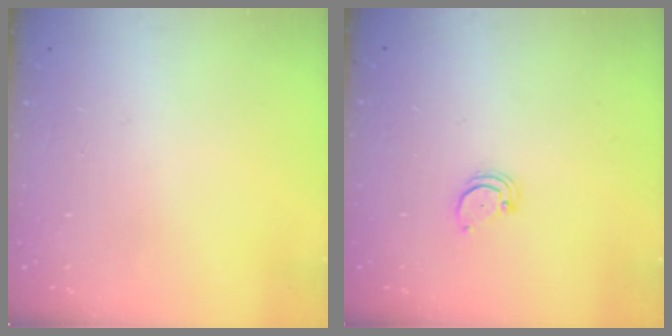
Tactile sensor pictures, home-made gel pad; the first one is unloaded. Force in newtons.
{"total": 2.0, "press": 2.0, "slide": 0.2}